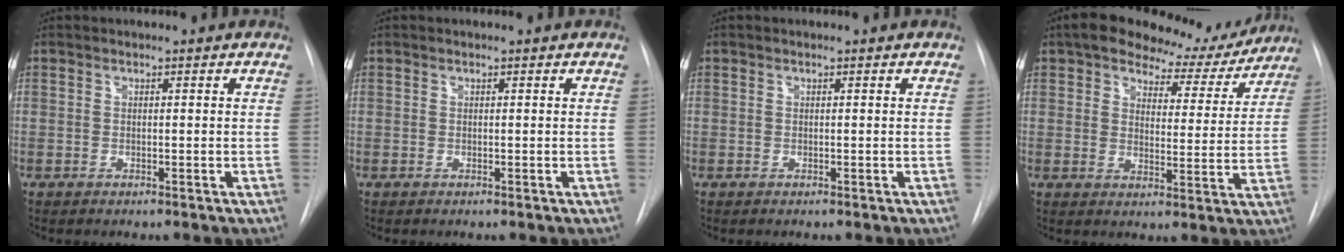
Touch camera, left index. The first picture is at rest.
{"total": 0.0}
{"total": 0.0}
{"total": 13.8, "force": [11.9, 5.1, 4.7], "torque": [-0.048, 0.005, 0.149]}